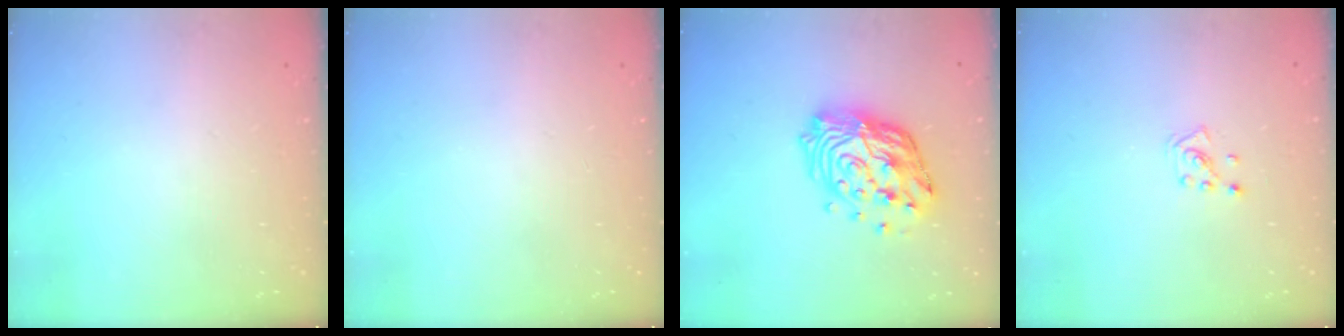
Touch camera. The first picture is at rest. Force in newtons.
{"total": 0.0}
{"total": 16.7, "press": 16.6, "slide": 1.7}
{"total": 2.6, "press": 2.6, "slide": 0.5}